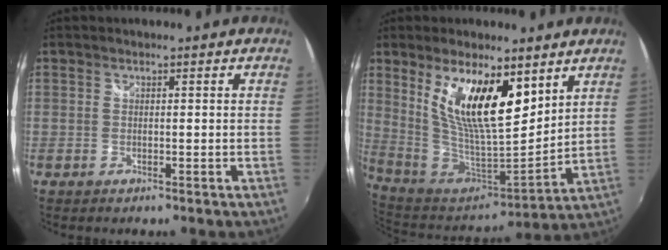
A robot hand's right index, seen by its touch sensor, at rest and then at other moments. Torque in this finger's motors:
{"motor_torque": [1.07, 0.12, 1.05, 0.21]}